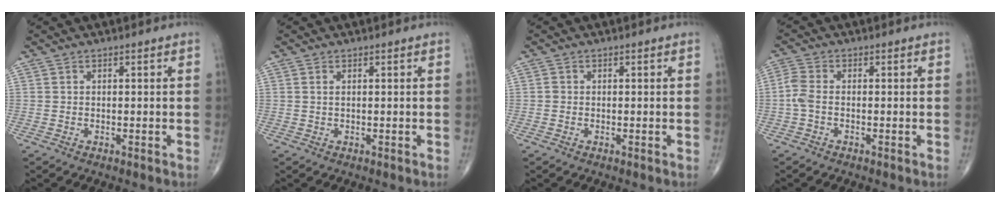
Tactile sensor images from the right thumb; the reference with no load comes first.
{"total": 0.7, "force": [0.3, 0.2, 0.6], "torque": [-0.018, 0.004, 0.007]}
{"total": 0.5, "force": [-0.1, 0.5, 0.2], "torque": [-0.003, 0.001, -0.003]}
{"total": 3.2, "force": [-0.7, 1.6, 2.7], "torque": [-0.074, 0.007, -0.023]}